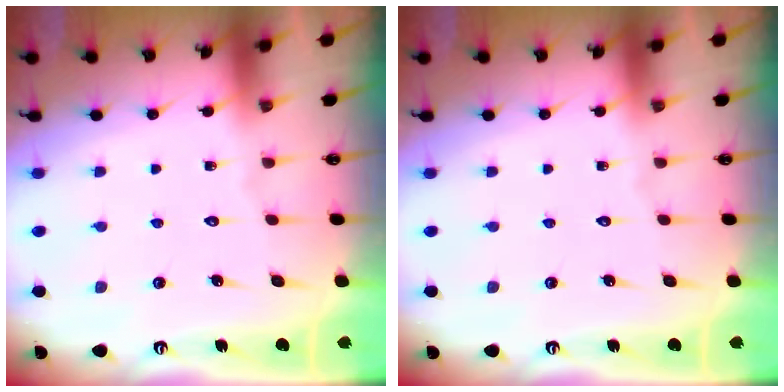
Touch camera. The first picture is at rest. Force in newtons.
{"total": 0.0}